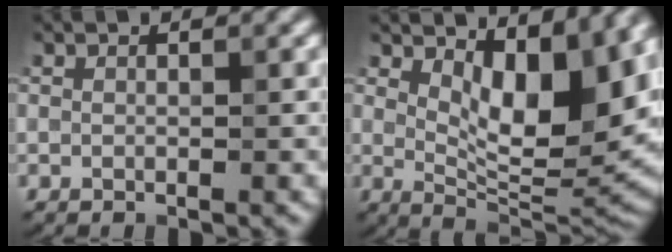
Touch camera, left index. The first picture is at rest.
{"total": 10.0, "force": [3.0, 4.4, 8.5], "torque": [-0.125, -0.014, 0.051]}